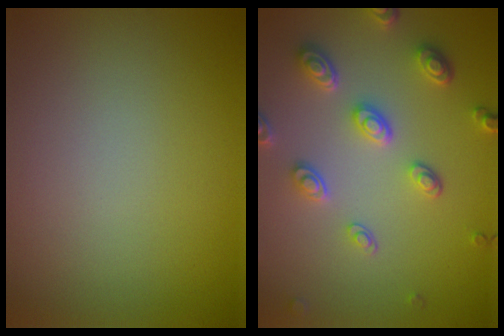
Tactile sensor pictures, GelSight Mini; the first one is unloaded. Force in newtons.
{"total": 4.6, "press": 3.7, "slide": 2.7}